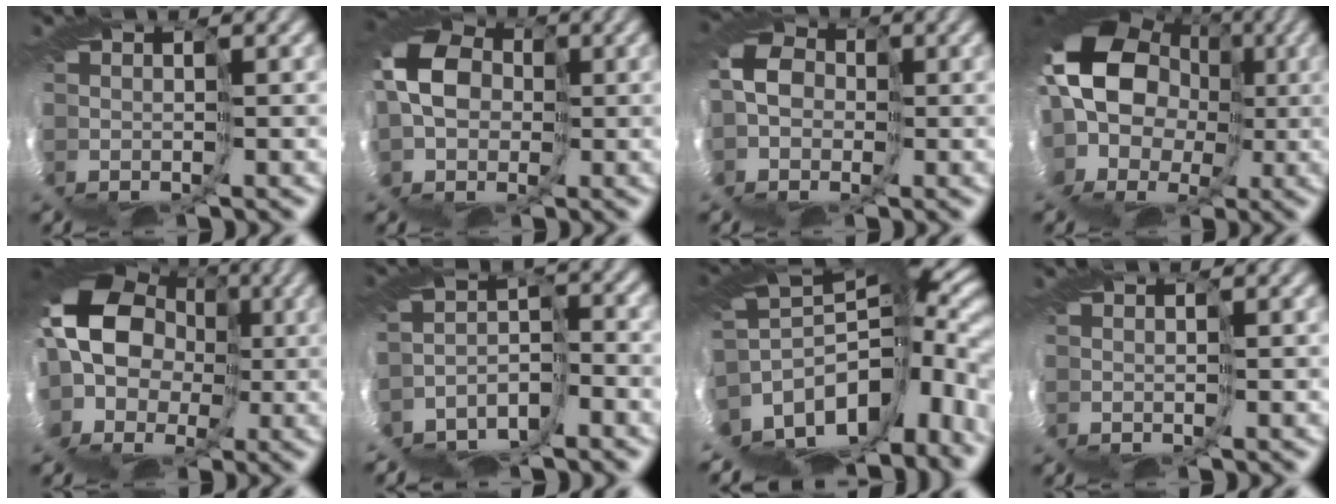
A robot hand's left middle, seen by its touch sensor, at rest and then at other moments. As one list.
[{"total": 9.8, "force": [0.7, 9.0, 3.8], "torque": [-0.148, -0.003, -0.008]}, {"total": 5.3, "force": [-1.7, 4.7, 1.7], "torque": [-0.082, -0.009, -0.041]}, {"total": 9.6, "force": [2.5, 8.3, 4.1], "torque": [-0.136, 0.002, 0.027]}, {"total": 9.1, "force": [1.5, 8.1, 3.8], "torque": [-0.137, 0.000, 0.006]}, {"total": 6.1, "force": [-5.6, -1.1, -2.1], "torque": [0.009, -0.012, -0.077]}, {"total": 6.6, "force": [-4.6, 1.8, 4.4], "torque": [-0.123, -0.009, -0.064]}, {"total": 0.0}]